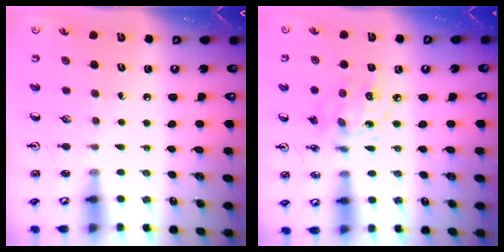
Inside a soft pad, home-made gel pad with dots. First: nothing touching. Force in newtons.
{"total": 10.4, "press": 10.4, "slide": 0.6}